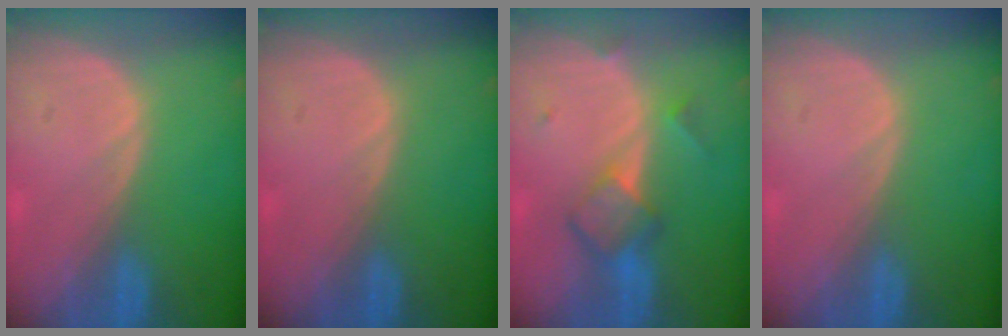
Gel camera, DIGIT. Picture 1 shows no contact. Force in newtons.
{"total": 0.0}
{"total": 5.9, "press": 5.1, "slide": 3.0}
{"total": 0.0}